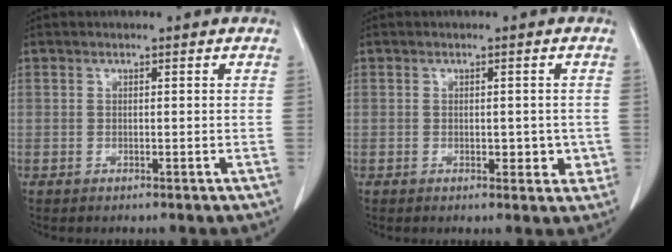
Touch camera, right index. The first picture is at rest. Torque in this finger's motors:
{"motor_torque": [0.04, 0.12, -0.01, 0.01]}